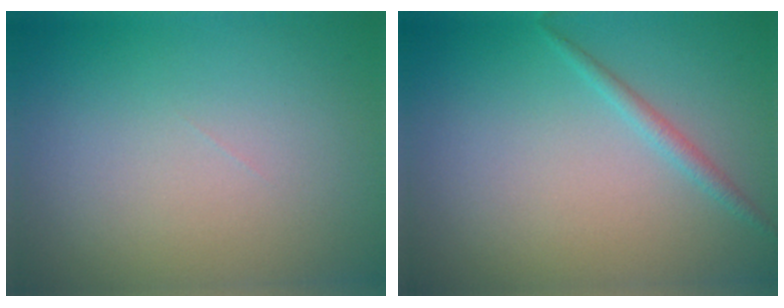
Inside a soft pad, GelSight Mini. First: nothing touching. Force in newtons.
{"total": 1.3, "press": 1.3, "slide": 0.0}